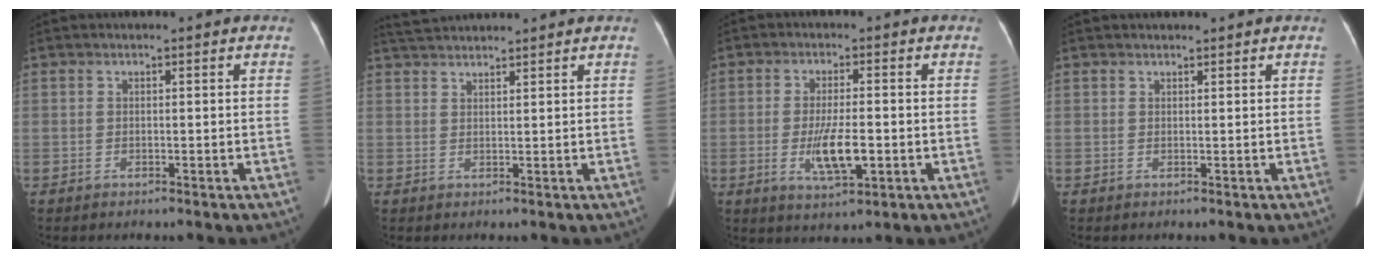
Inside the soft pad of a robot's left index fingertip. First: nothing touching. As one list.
[{"total": 6.1, "force": [5.8, 0.0, 1.9], "torque": [-0.034, 0.028, 0.096]}, {"total": 6.0, "force": [-1.8, 1.1, 5.6], "torque": [-0.107, -0.020, -0.024]}, {"total": 1.8, "force": [1.7, 0.1, 0.6], "torque": [-0.007, 0.006, 0.022]}]